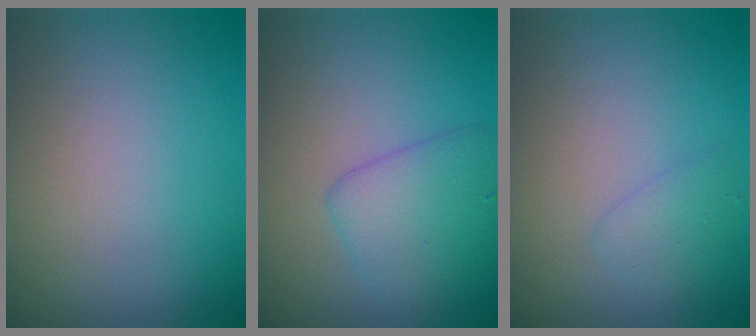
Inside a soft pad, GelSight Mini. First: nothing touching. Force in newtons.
{"total": 3.5, "press": 3.5, "slide": 0.1}
{"total": 1.3, "press": 1.3, "slide": 0.0}